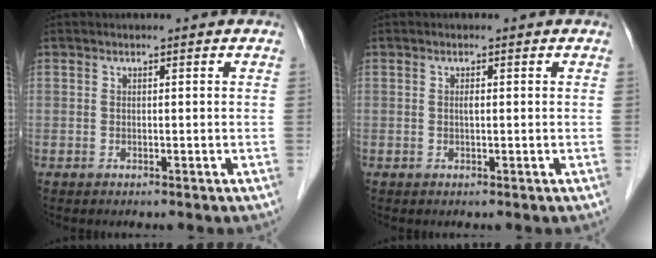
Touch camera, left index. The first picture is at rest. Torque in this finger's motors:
{"motor_torque": [0.12, 0.04, 0.00, 0.00]}